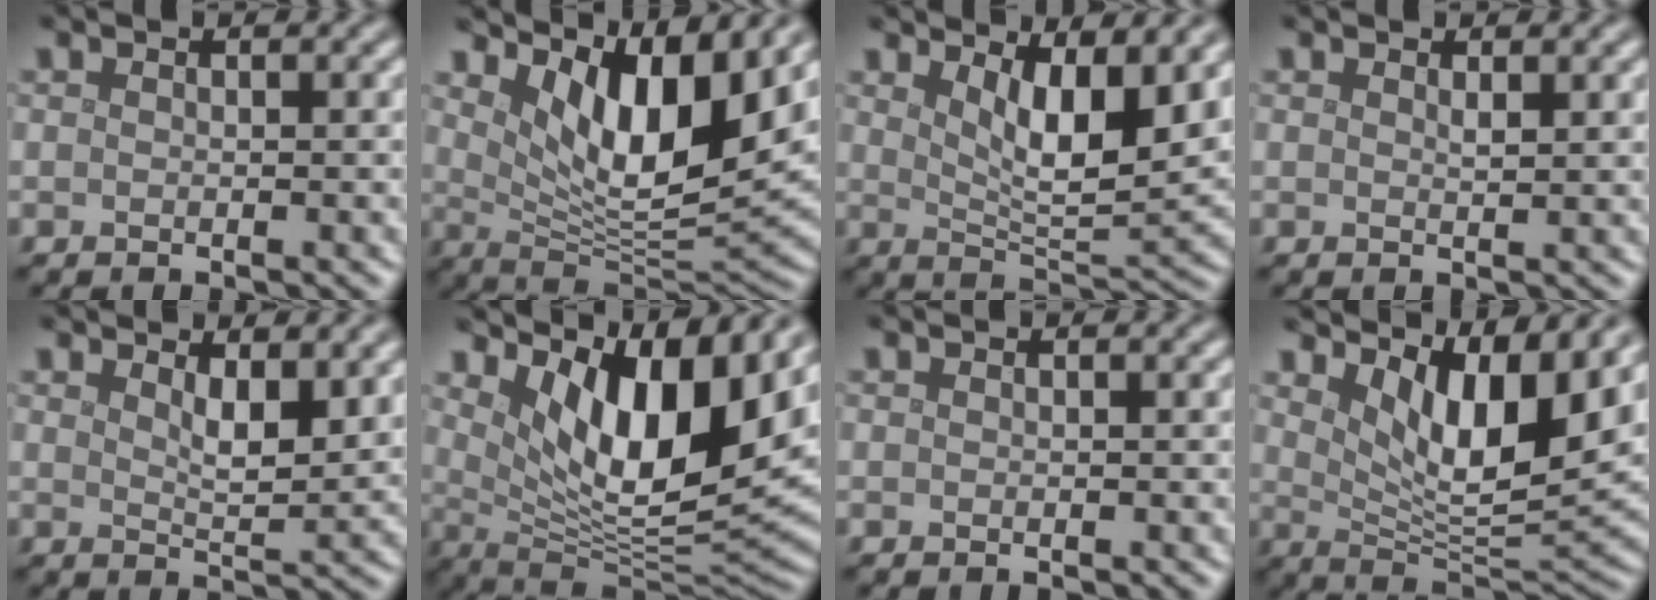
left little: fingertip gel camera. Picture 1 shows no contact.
{"total": 8.8, "force": [3.7, 3.3, 7.3], "torque": [-0.119, -0.021, 0.064]}
{"total": 6.8, "force": [3.0, 2.2, 5.7], "torque": [-0.093, -0.016, 0.053]}
{"total": 0.8, "force": [0.6, 0.1, 0.5], "torque": [-0.008, -0.003, 0.010]}
{"total": 3.3, "force": [1.9, 1.0, 2.6], "torque": [-0.043, -0.009, 0.036]}
{"total": 11.2, "force": [4.4, 4.4, 9.2], "torque": [-0.147, -0.012, 0.078]}
{"total": 0.0}
{"total": 8.7, "force": [4.0, 3.2, 7.0], "torque": [-0.114, -0.018, 0.067]}